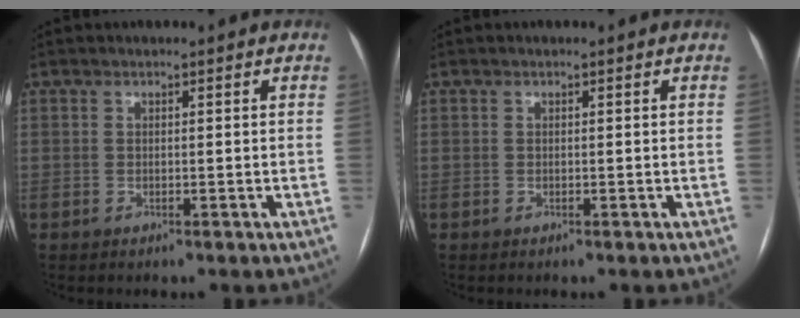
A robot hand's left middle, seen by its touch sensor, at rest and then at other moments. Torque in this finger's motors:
{"motor_torque": [0.06, 0.09, 0.00, 0.00]}